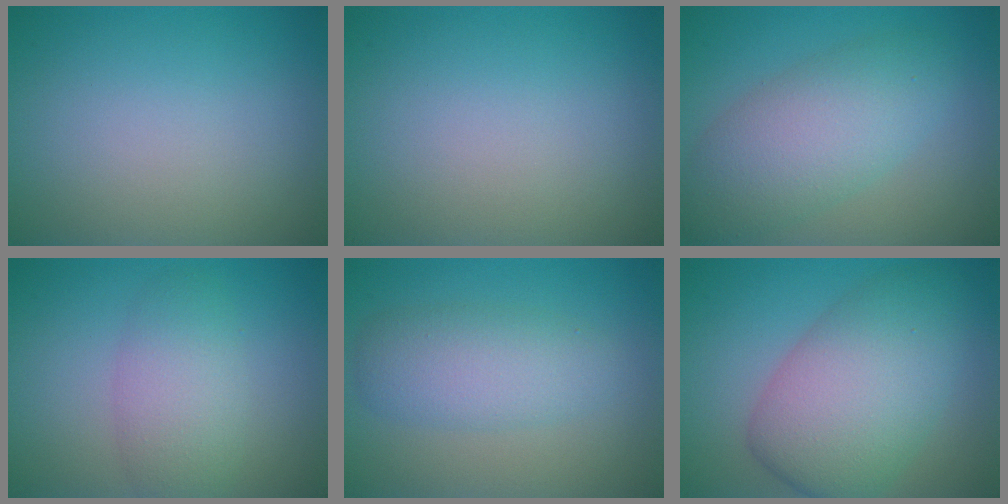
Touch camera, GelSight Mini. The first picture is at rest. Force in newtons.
{"total": 0.0}
{"total": 6.0, "press": 6.0, "slide": 0.3}
{"total": 4.0, "press": 4.0, "slide": 0.1}
{"total": 4.1, "press": 4.1, "slide": 0.1}
{"total": 8.4, "press": 8.4, "slide": 0.1}